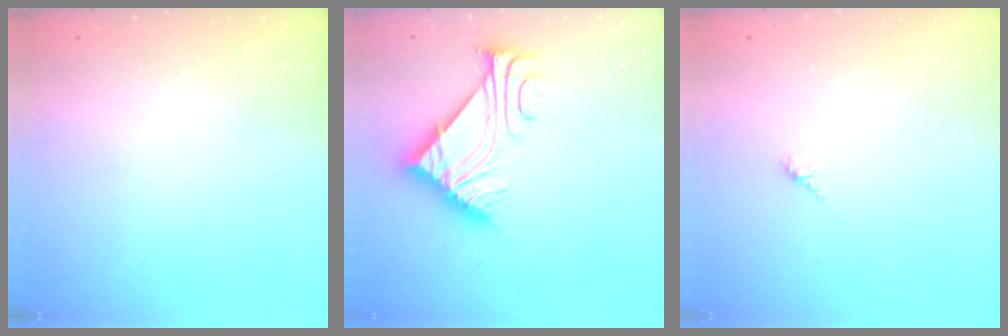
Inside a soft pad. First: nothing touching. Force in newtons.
{"total": 8.7, "press": 8.7, "slide": 0.1}
{"total": 1.7, "press": 1.6, "slide": 0.5}